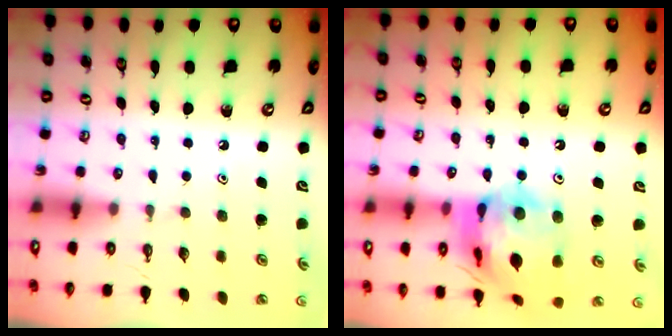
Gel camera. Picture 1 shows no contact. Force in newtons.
{"total": 19.0, "press": 18.9, "slide": 2.3}